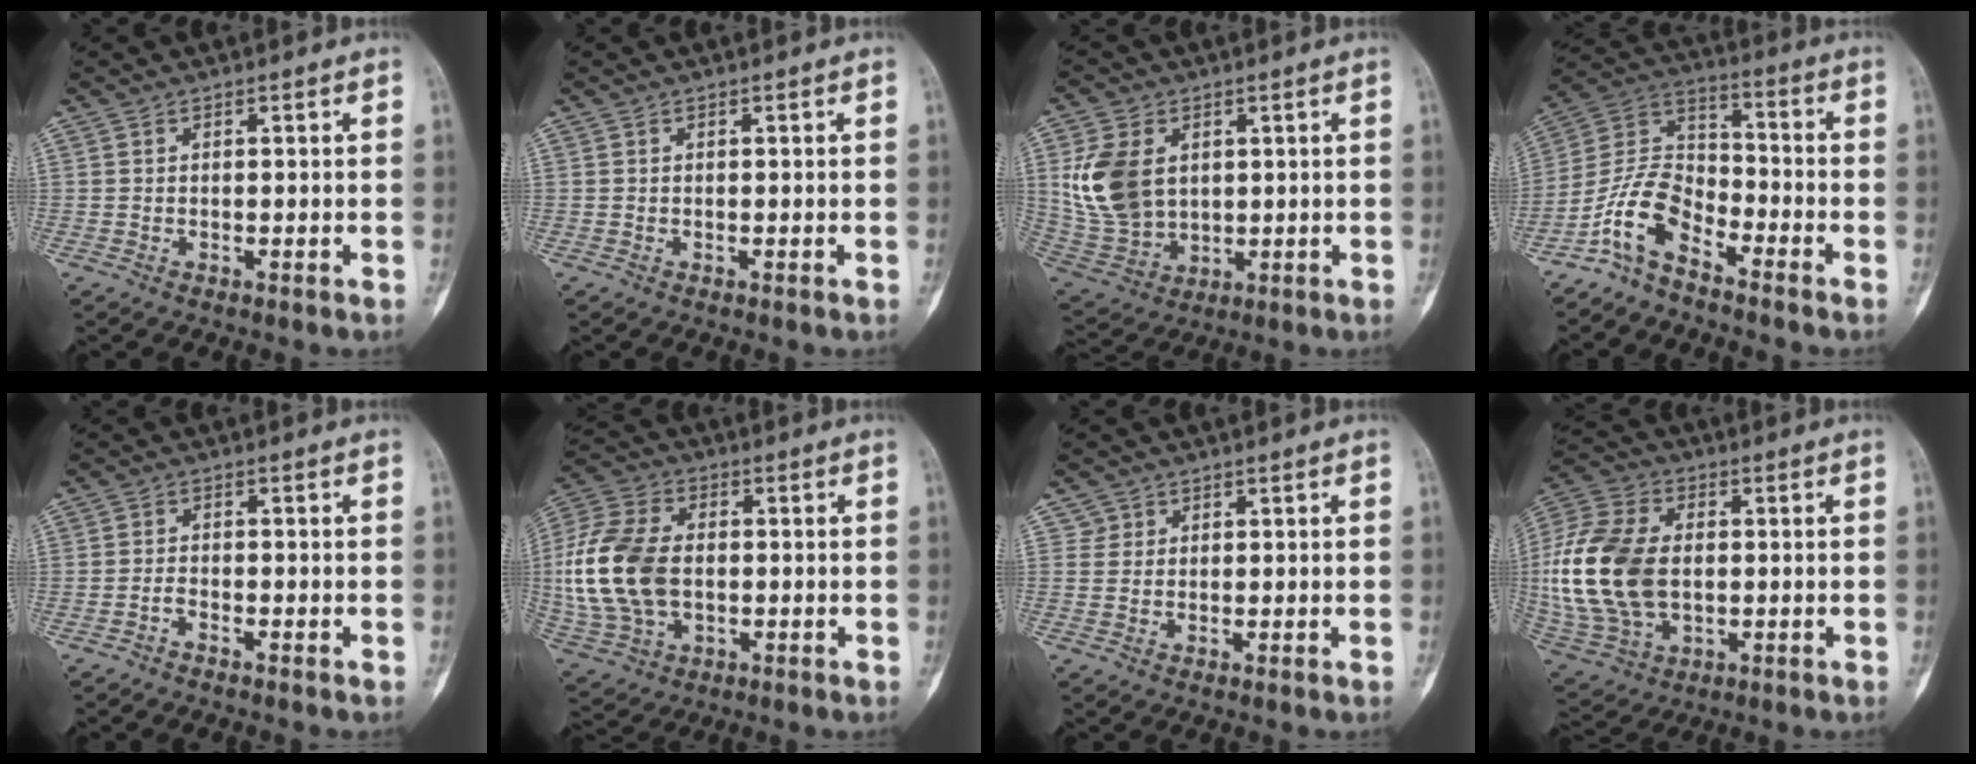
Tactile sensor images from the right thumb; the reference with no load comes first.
{"total": 0.0}
{"total": 13.1, "force": [2.8, 9.3, 8.8], "torque": [-0.165, -0.012, 0.069]}
{"total": 9.9, "force": [-6.7, 4.7, 5.5], "torque": [-0.107, 0.069, -0.146]}
{"total": 1.1, "force": [-1.0, 0.3, 0.4], "torque": [-0.008, 0.011, -0.020]}
{"total": 17.7, "force": [-0.3, 11.7, 13.4], "torque": [-0.284, 0.011, 0.000]}
{"total": 1.8, "force": [0.8, 1.6, -0.2], "torque": [0.020, -0.002, 0.009]}
{"total": 20.6, "force": [0.1, 13.4, 15.7], "torque": [-0.342, 0.002, 0.011]}